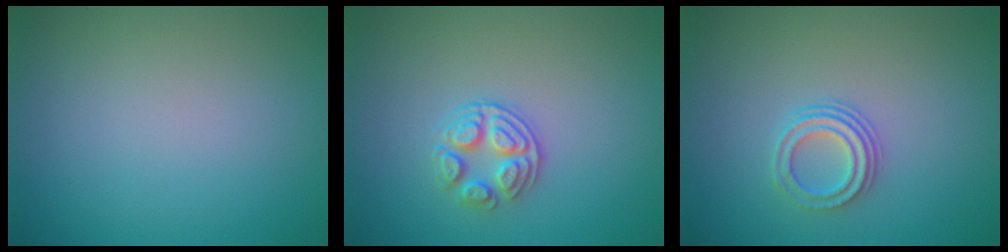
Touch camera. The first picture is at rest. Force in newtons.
{"total": 2.9, "press": 2.6, "slide": 1.3}
{"total": 2.5, "press": 2.1, "slide": 1.4}